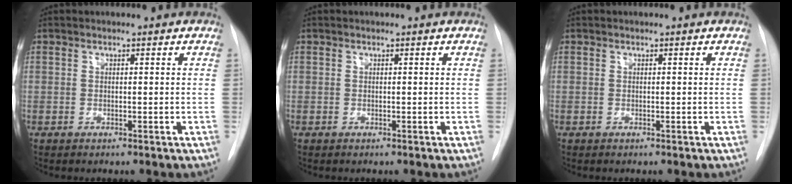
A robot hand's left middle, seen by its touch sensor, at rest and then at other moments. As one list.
[{"total": 0.0}, {"total": 0.0}]